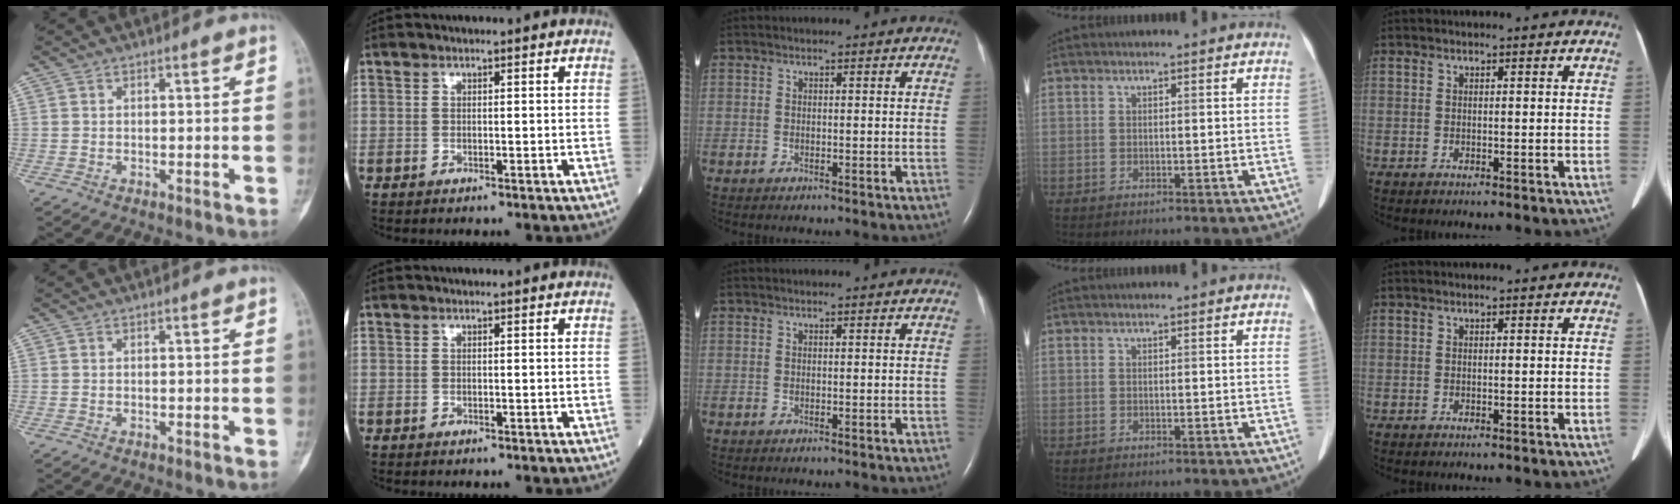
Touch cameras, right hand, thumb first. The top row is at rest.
{}